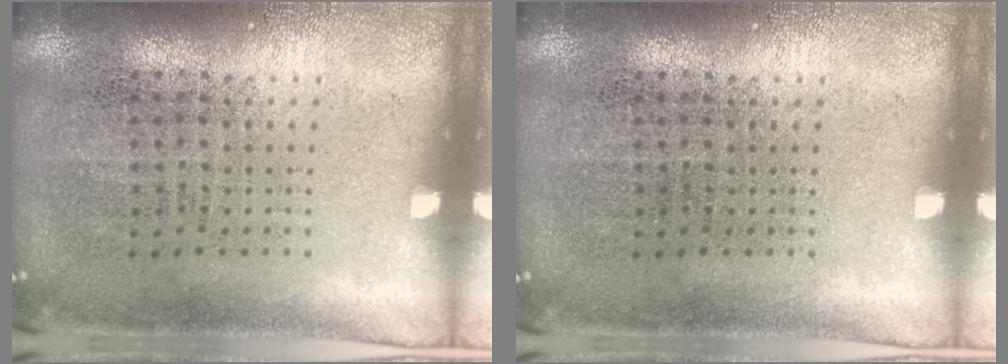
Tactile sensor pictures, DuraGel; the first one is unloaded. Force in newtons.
{"total": 0.0}